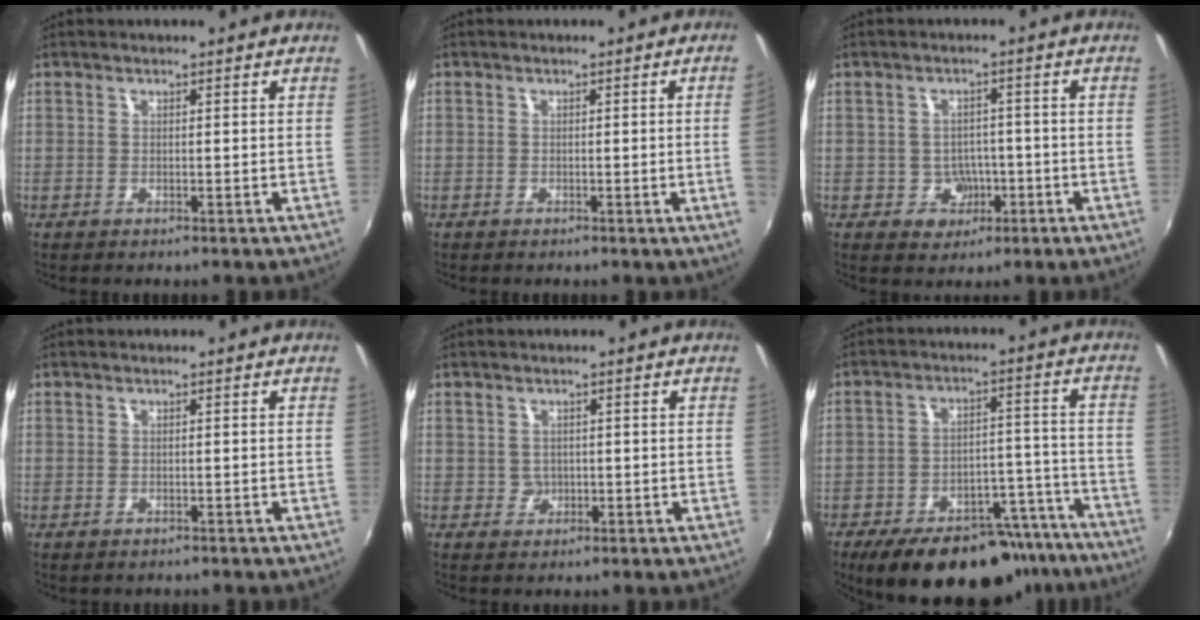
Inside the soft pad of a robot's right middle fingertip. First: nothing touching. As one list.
[{"total": 2.0, "force": [-0.1, -1.1, 1.7], "torque": [-0.024, -0.010, 0.001]}, {"total": 4.7, "force": [-1.6, 4.2, 1.2], "torque": [-0.030, 0.010, -0.012]}, {"total": 0.6, "force": [-0.4, 0.4, 0.1], "torque": [-0.003, -0.002, -0.005]}, {"total": 1.7, "force": [-0.1, 1.7, 0.1], "torque": [0.004, 0.001, 0.001]}, {"total": 20.8, "force": [-16.3, 8.9, 9.5], "torque": [-0.150, 0.026, -0.205]}]